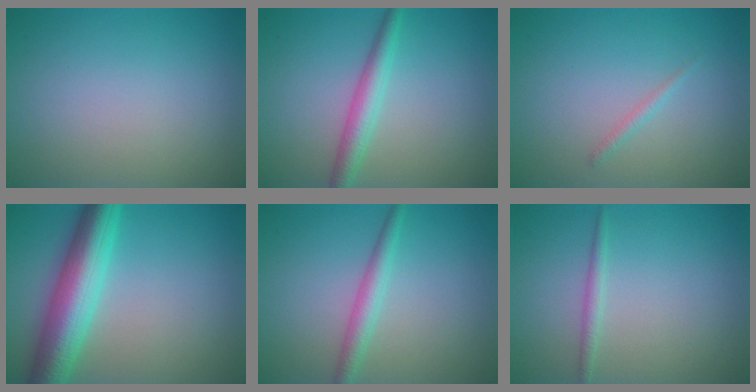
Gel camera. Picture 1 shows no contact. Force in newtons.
{"total": 2.9, "press": 2.9, "slide": 0.1}
{"total": 0.7, "press": 0.7, "slide": 0.0}
{"total": 7.8, "press": 7.8, "slide": 0.1}
{"total": 2.2, "press": 2.2, "slide": 0.0}
{"total": 1.1, "press": 1.1, "slide": 0.1}